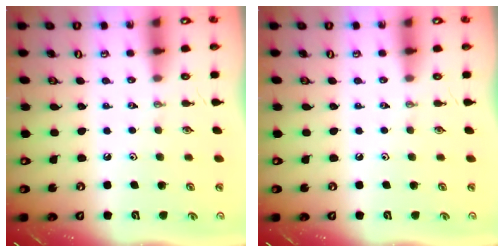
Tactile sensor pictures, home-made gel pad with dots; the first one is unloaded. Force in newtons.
{"total": 0.0}